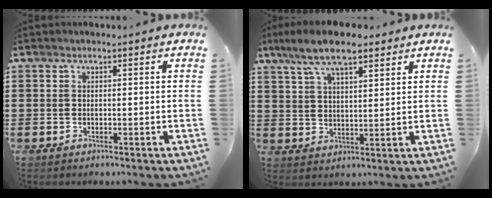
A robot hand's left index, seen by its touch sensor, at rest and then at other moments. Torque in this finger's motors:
{"motor_torque": [2.14, 0.00, 0.70, 0.21]}